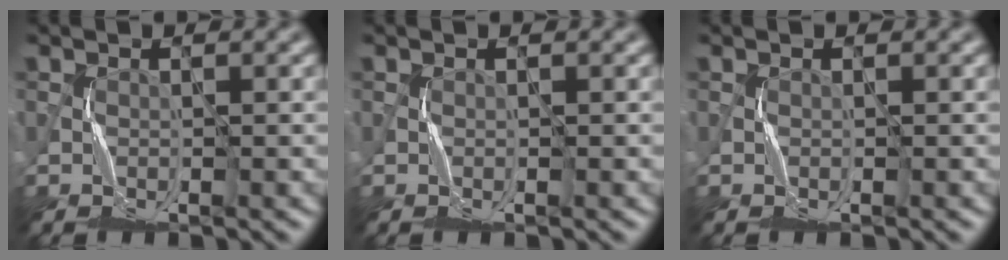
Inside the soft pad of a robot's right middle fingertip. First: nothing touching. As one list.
[{"total": 0.0}, {"total": 0.0}]